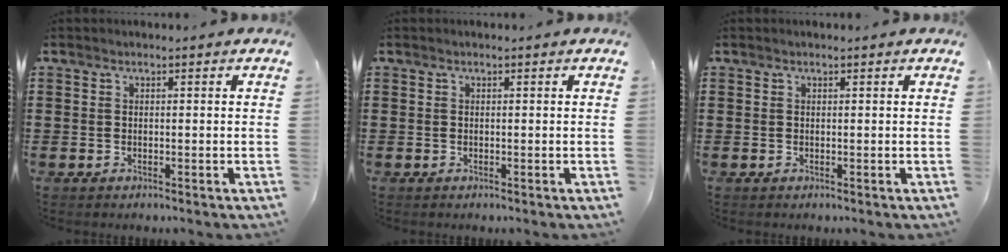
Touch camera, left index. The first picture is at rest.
{"total": 0.0}
{"total": 0.0}